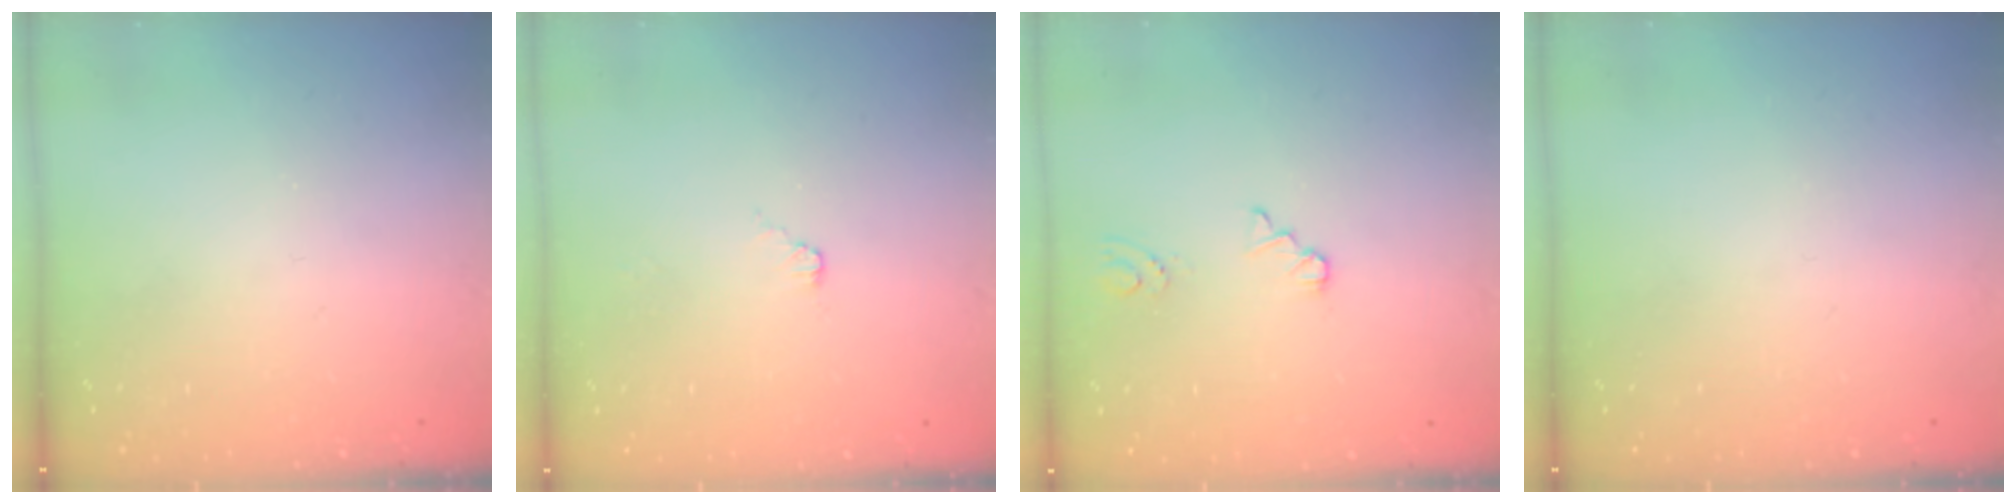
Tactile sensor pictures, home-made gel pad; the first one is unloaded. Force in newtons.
{"total": 2.5, "press": 2.5, "slide": 0.3}
{"total": 1.1, "press": 1.1, "slide": 0.1}
{"total": 0.0}